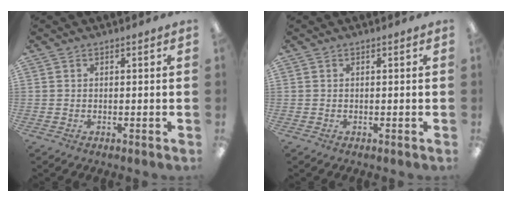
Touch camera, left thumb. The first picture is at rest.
{"total": 0.0}